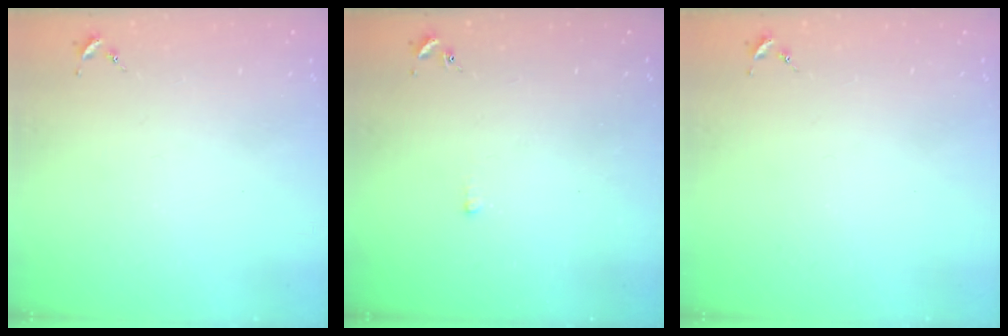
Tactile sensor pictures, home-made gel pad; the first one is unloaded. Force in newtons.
{"total": 1.6, "press": 1.6, "slide": 0.2}
{"total": 0.0}